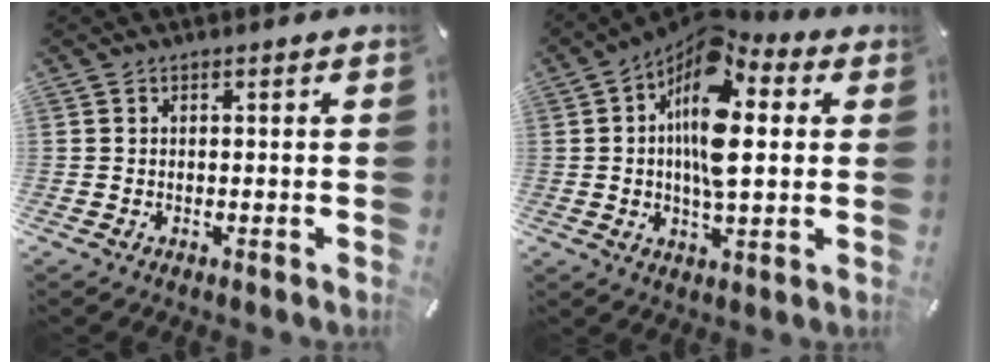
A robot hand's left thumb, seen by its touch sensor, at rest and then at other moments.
{"total": 15.2, "force": [3.8, 7.1, 12.9], "torque": [-0.251, -0.027, 0.062]}